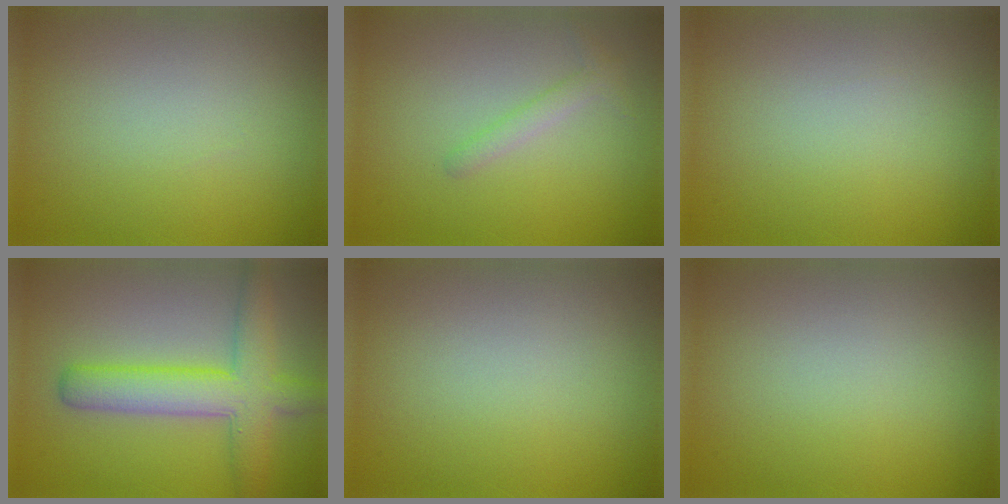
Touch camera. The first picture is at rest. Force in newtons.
{"total": 1.3, "press": 1.3, "slide": 0.1}
{"total": 0.0}
{"total": 5.9, "press": 5.9, "slide": 0.3}
{"total": 0.0}
{"total": 0.0}